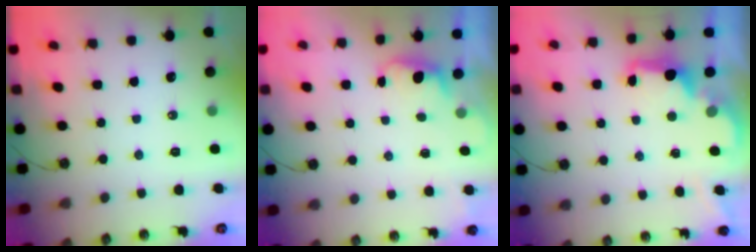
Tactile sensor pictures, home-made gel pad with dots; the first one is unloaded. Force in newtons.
{"total": 0.8, "press": 0.4, "slide": 0.7}
{"total": 2.6, "press": 2.5, "slide": 0.6}